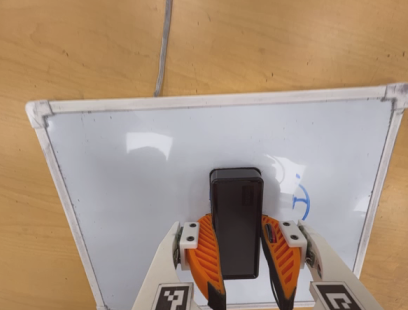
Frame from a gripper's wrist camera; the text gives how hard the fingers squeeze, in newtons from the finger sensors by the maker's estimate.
{"total": 13.8, "left": 13.1, "right": 14.4}